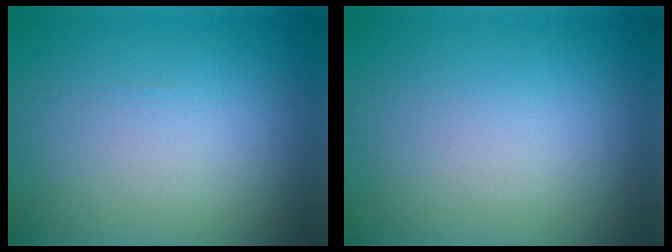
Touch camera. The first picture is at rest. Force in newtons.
{"total": 0.0}